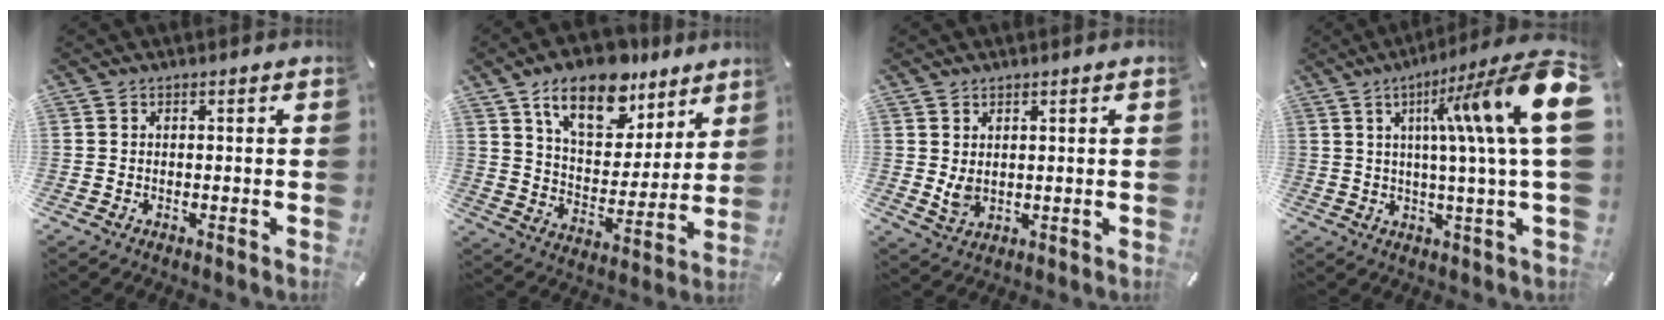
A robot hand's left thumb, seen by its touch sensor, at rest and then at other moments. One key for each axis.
{"total": 16.7, "fx": 11.7, "fy": 8.7, "fz": 8.1, "tx": -0.124, "ty": -0.068, "tz": 0.203}
{"total": 3.7, "fx": 1.3, "fy": 2.8, "fz": 2.0, "tx": -0.044, "ty": -0.007, "tz": 0.022}
{"total": 23.5, "fx": 7.0, "fy": 2.7, "fz": 22.2, "tx": -0.331, "ty": -0.039, "tz": 0.095}